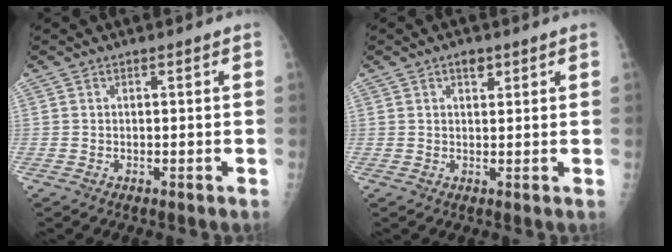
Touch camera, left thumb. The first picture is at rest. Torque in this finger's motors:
{"motor_torque": [0.03, 0.06, -0.12, -0.13, 0.01]}